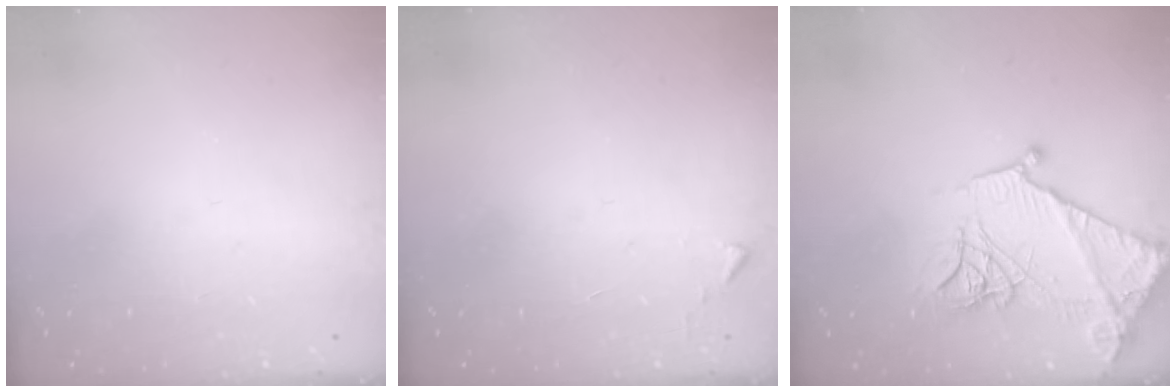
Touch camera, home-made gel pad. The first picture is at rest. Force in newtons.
{"total": 2.7, "press": 2.7, "slide": 0.5}
{"total": 17.4, "press": 17.4, "slide": 1.3}